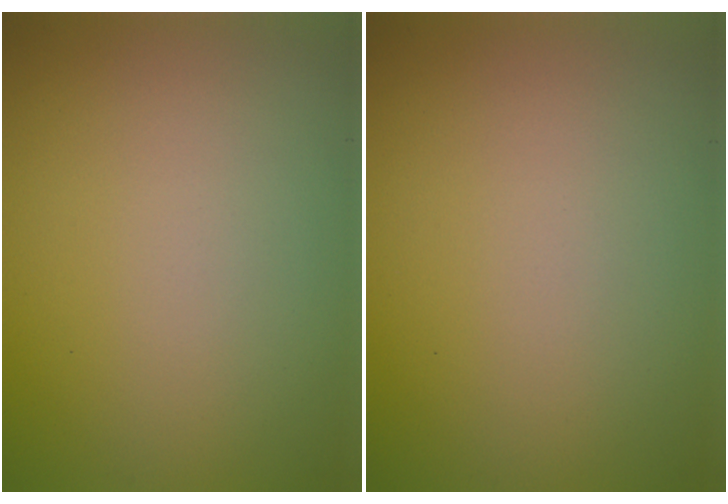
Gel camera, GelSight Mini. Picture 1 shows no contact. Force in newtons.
{"total": 0.0}